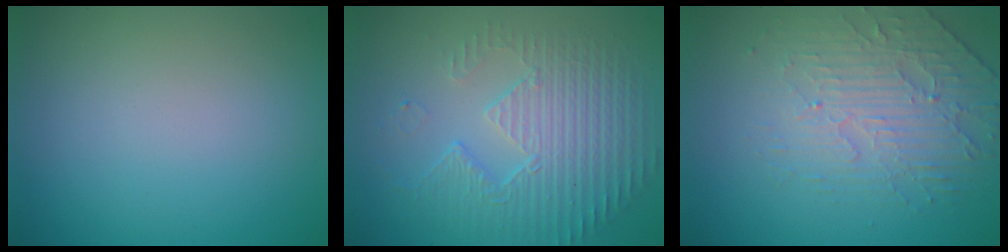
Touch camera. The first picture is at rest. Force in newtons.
{"total": 5.2, "press": 3.7, "slide": 3.7}
{"total": 4.5, "press": 3.3, "slide": 3.1}